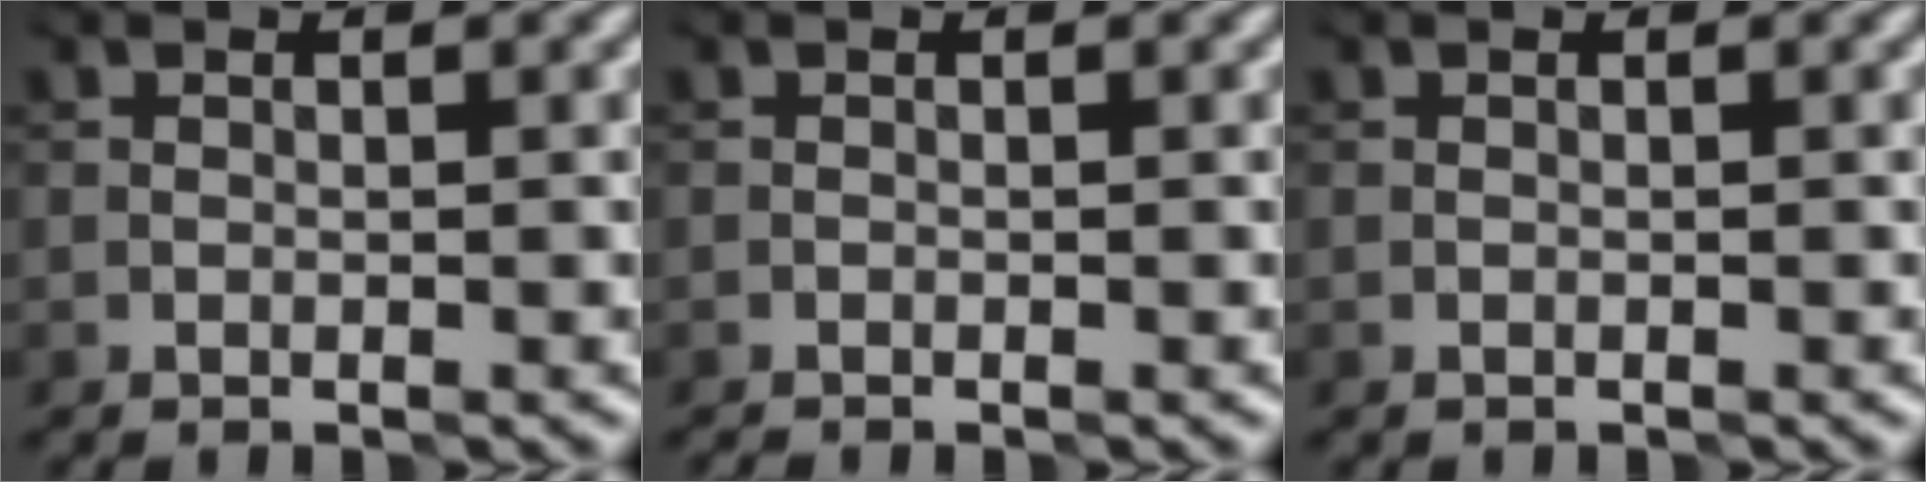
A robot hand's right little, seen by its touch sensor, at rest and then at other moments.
{"total": 0.7, "force": [-0.7, -0.1, 0.0], "torque": [-0.002, -0.006, -0.018]}
{"total": 0.0}